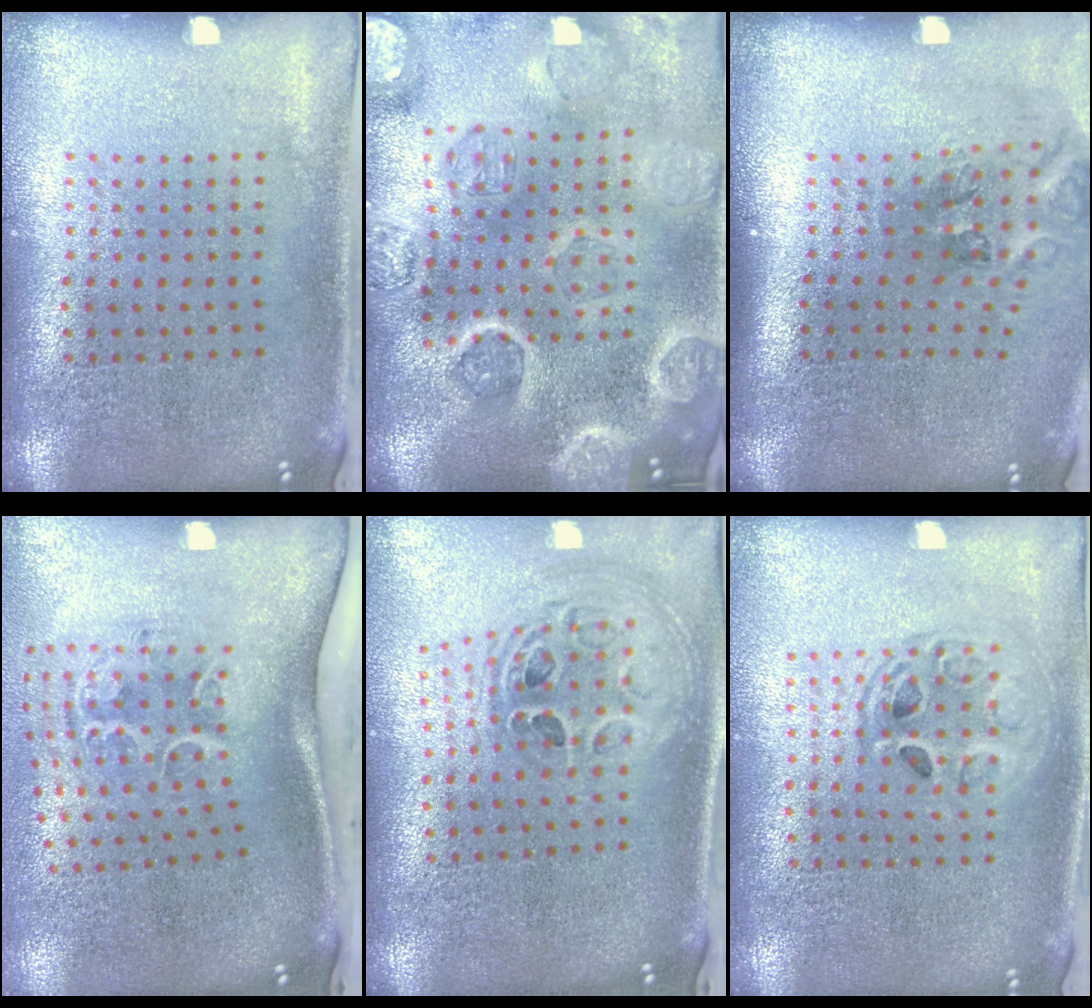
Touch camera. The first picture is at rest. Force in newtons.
{"total": 5.2, "press": 4.5, "slide": 2.6}
{"total": 1.7, "press": 1.2, "slide": 1.3}
{"total": 2.1, "press": 1.3, "slide": 1.6}
{"total": 1.3, "press": 1.2, "slide": 0.6}
{"total": 1.6, "press": 1.4, "slide": 0.7}